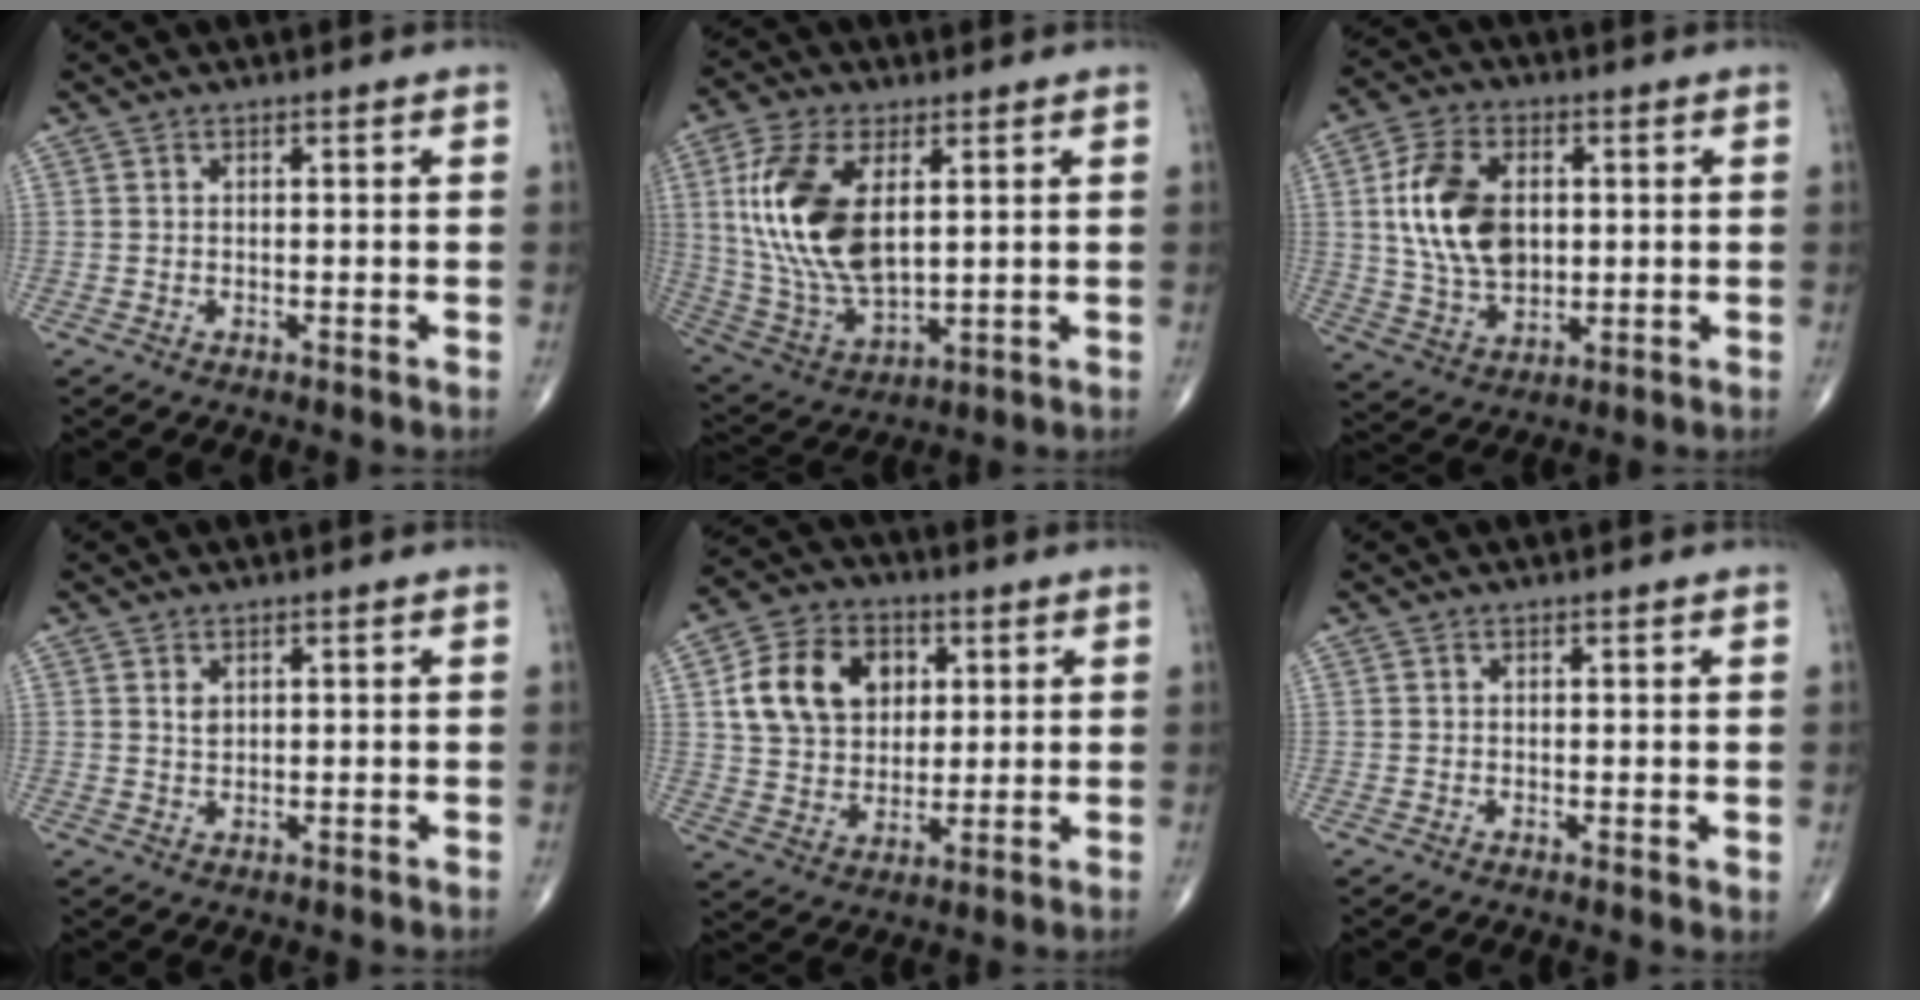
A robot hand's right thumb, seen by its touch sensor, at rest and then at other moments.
{"total": 18.1, "force": [4.1, 9.5, 14.8], "torque": [-0.298, -0.017, 0.087]}
{"total": 14.2, "force": [2.0, 9.2, 10.6], "torque": [-0.182, -0.004, 0.039]}
{"total": 1.6, "force": [0.7, 1.0, 0.9], "torque": [-0.011, -0.003, 0.017]}
{"total": 14.5, "force": [3.9, 11.0, 8.6], "torque": [-0.124, 0.001, 0.069]}
{"total": 0.9, "force": [0.2, 0.4, 0.8], "torque": [-0.013, -0.005, 0.000]}